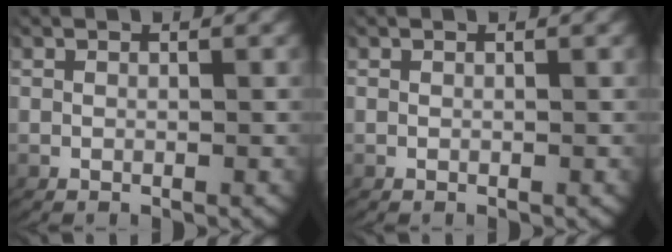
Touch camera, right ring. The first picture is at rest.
{"total": 0.0}